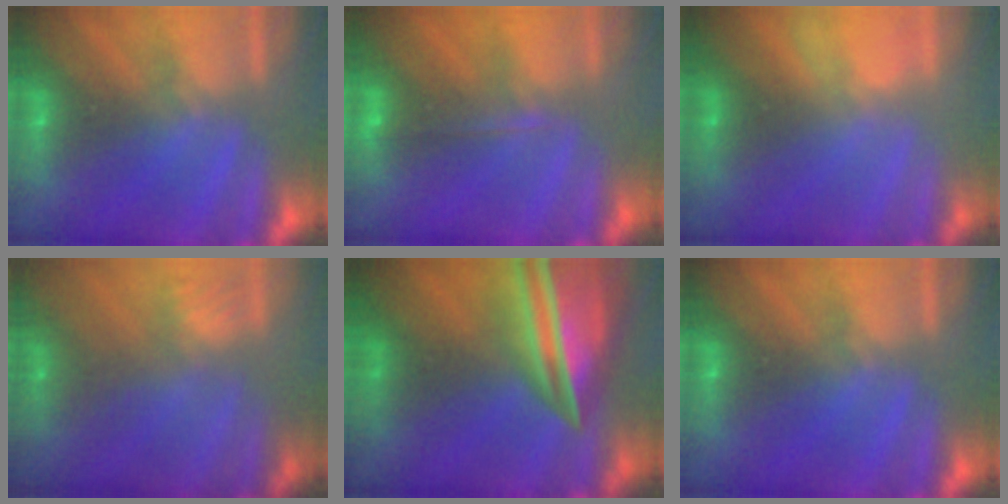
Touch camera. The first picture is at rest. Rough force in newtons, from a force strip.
{"total": 1.9}
{"total": 2.9}
{"total": 2.4}
{"total": 7.5}
{"total": 0.0}